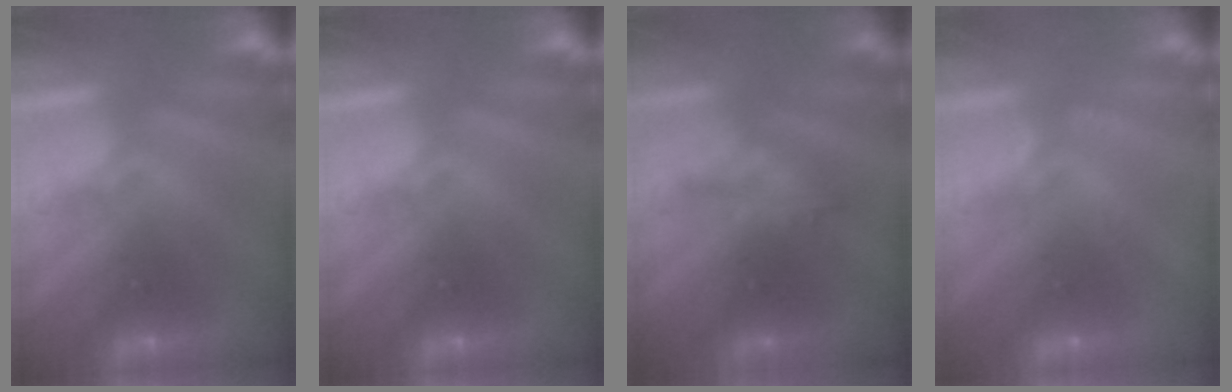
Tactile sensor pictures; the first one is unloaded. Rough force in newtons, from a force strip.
{"total": 0.0}
{"total": 3.7}
{"total": 1.8}